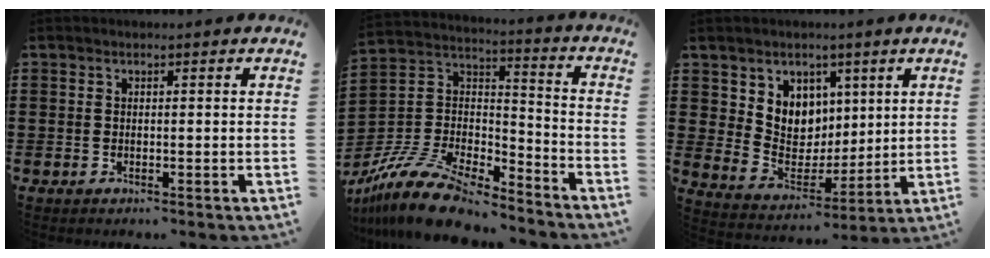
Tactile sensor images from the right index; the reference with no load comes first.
{"total": 12.6, "force": [-10.7, 3.4, 5.7], "torque": [-0.124, 0.024, -0.208]}
{"total": 7.0, "force": [3.6, 5.9, 0.0], "torque": [-0.033, -0.036, 0.068]}